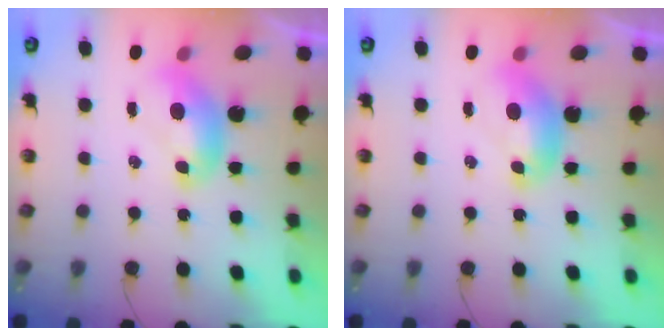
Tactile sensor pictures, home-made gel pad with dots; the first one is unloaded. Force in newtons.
{"total": 0.0}